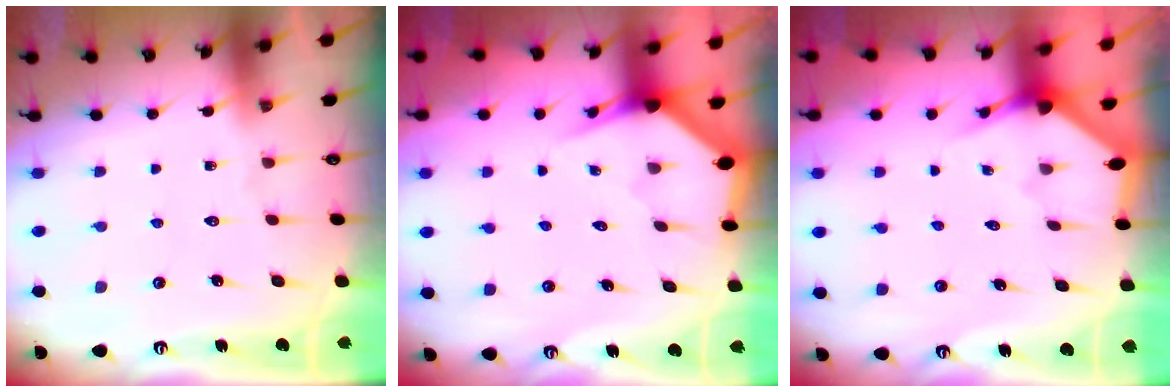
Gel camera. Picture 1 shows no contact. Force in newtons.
{"total": 2.6, "press": 2.6, "slide": 0.1}
{"total": 2.9, "press": 2.9, "slide": 0.2}